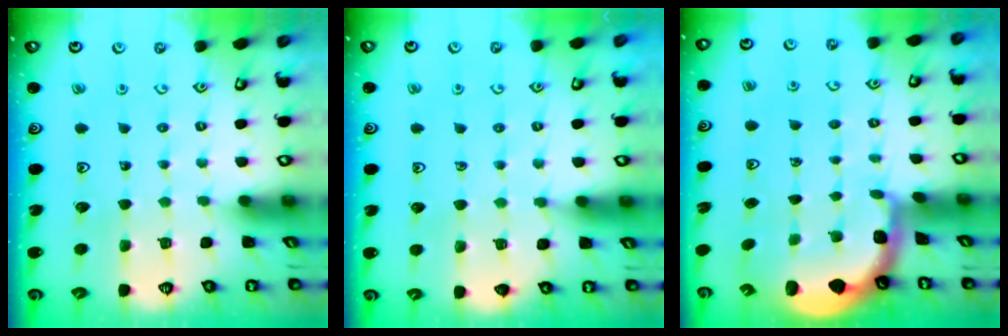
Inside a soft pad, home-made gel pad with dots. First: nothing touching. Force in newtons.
{"total": 6.0, "press": 6.0, "slide": 0.7}
{"total": 2.3, "press": 2.0, "slide": 1.0}